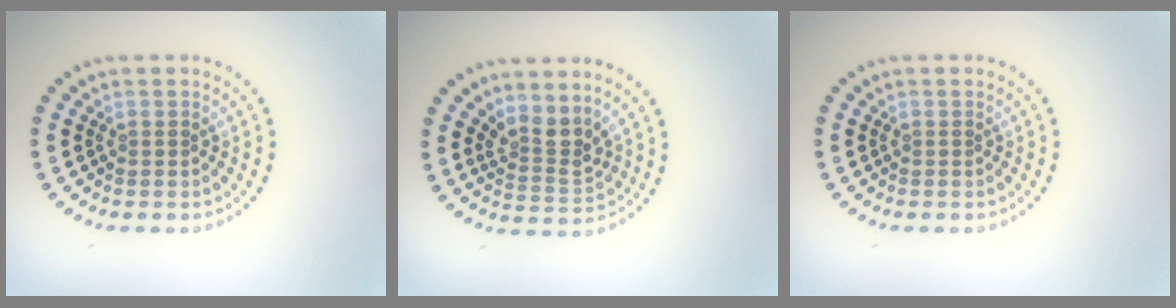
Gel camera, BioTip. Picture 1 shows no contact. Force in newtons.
{"total": 2.8, "press": 2.1, "slide": 1.9}
{"total": 0.0}